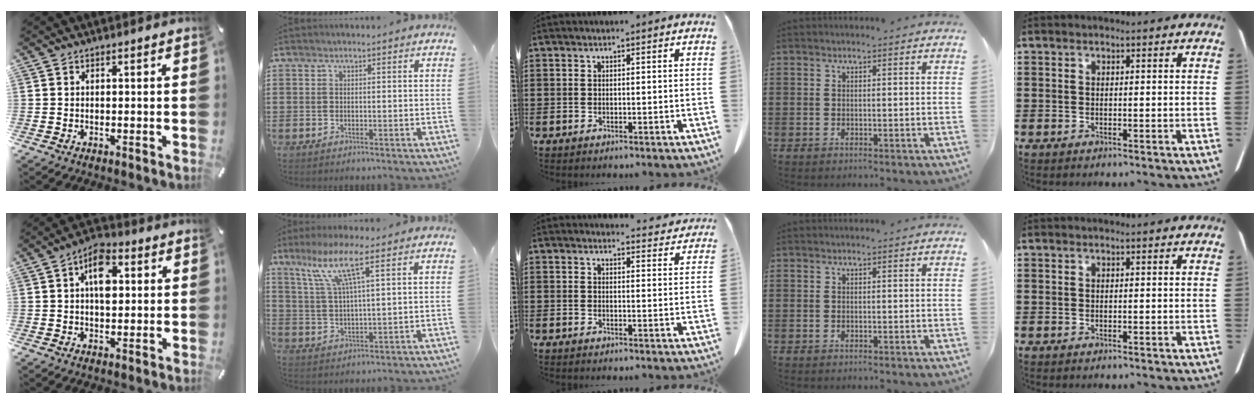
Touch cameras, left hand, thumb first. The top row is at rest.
{"thumb": {"total": 8.4, "force": [1.7, 5.2, 6.4], "torque": [-0.084, -0.002, 0.026]}, "index": {"total": 8.9, "force": [4.7, 0.8, 7.4], "torque": [-0.155, 0.003, 0.081]}, "middle": {"total": 3.3, "force": [3.3, 0.2, 0.4], "torque": [-0.008, -0.015, 0.060]}}